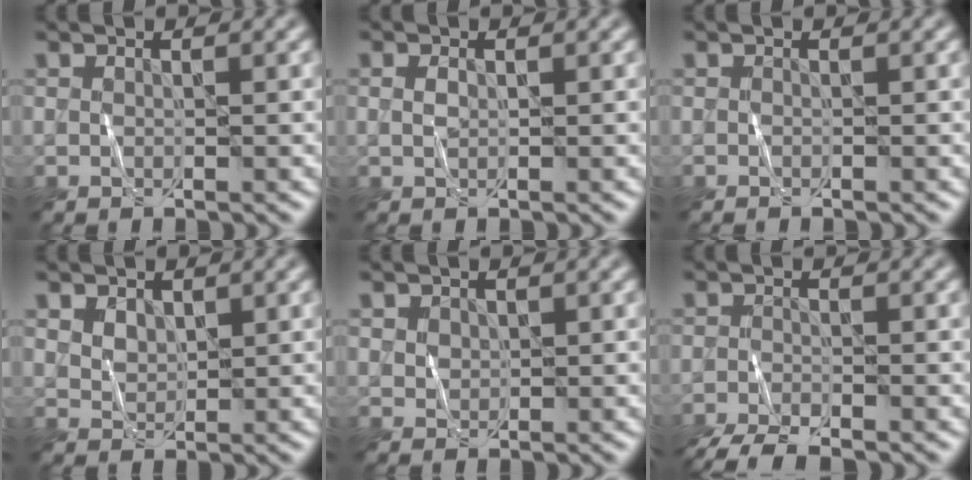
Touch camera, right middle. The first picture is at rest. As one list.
[{"total": 0.8, "force": [0.4, 0.5, 0.5], "torque": [-0.015, 0.002, 0.005]}, {"total": 0.0}, {"total": 2.0, "force": [1.4, 1.2, 0.7], "torque": [-0.017, -0.003, 0.028]}, {"total": 1.2, "force": [0.8, 0.8, 0.1], "torque": [-0.001, -0.005, 0.022]}, {"total": 5.0, "force": [-4.2, 0.9, 2.4], "torque": [-0.044, -0.019, -0.082]}]